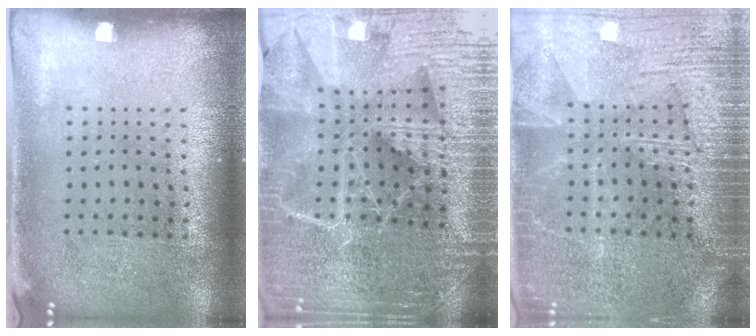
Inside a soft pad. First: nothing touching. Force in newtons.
{"total": 5.3, "press": 4.8, "slide": 2.3}
{"total": 4.7, "press": 4.7, "slide": 0.7}